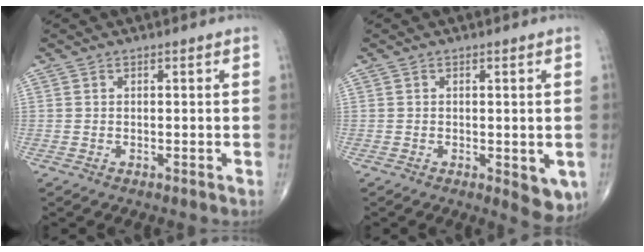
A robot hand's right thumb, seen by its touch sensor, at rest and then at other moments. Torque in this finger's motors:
{"motor_torque": [0.68, 0.79, 0.38, -0.32, 0.14]}